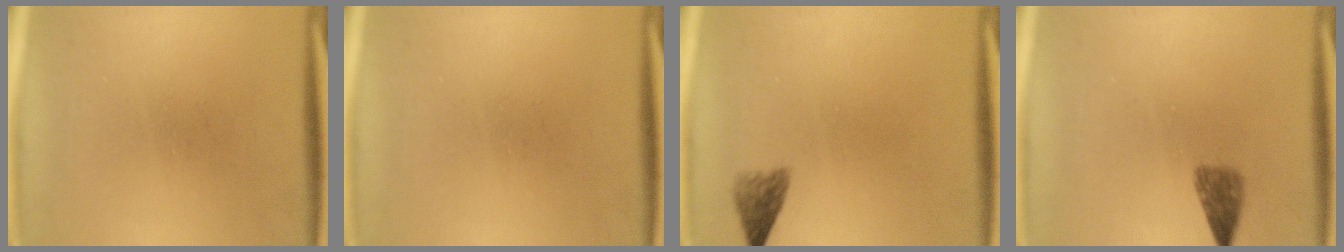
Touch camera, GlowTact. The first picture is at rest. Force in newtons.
{"total": 0.0}
{"total": 2.3}
{"total": 2.4}